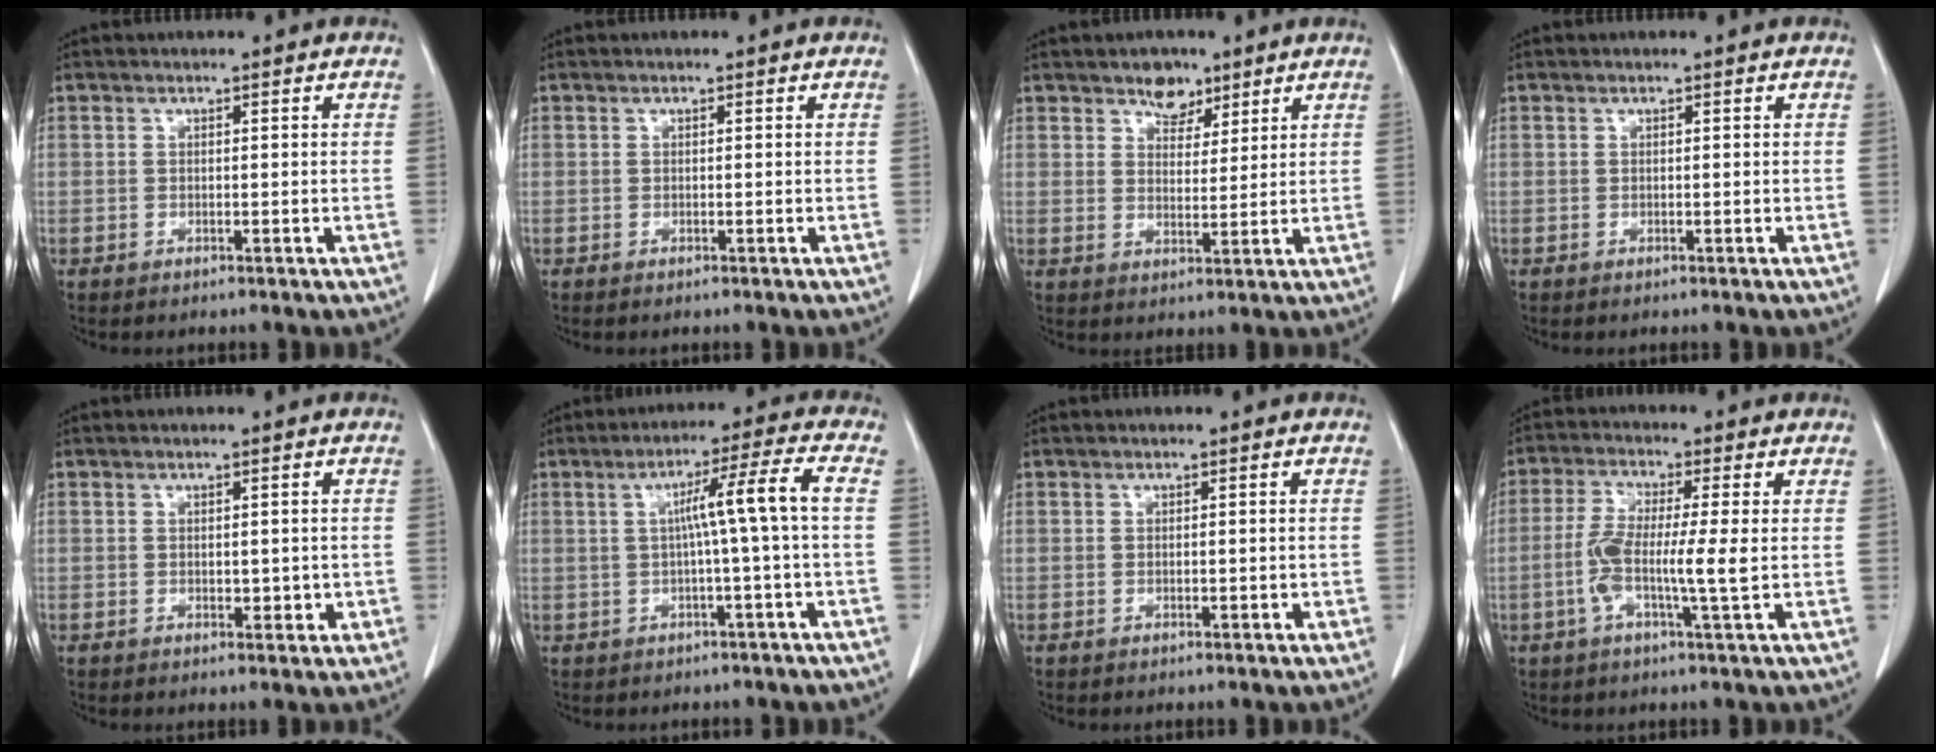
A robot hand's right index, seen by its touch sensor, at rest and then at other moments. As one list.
[{"total": 0.5, "force": [-0.2, 0.2, 0.4], "torque": [-0.012, -0.001, -0.003]}, {"total": 5.7, "force": [3.9, 3.6, 2.2], "torque": [-0.036, 0.003, 0.072]}, {"total": 0.0}, {"total": 3.1, "force": [-0.5, 1.7, 2.5], "torque": [-0.038, 0.005, 0.003]}, {"total": 7.8, "force": [0.2, -1.2, 7.7], "torque": [-0.127, 0.019, 0.010]}, {"total": 1.5, "force": [-0.3, 0.7, 1.2], "torque": [-0.031, 0.005, 0.002]}, {"total": 8.5, "force": [-1.1, 0.5, 8.4], "torque": [-0.167, 0.003, -0.028]}]